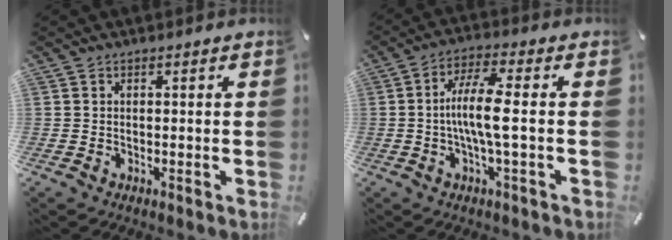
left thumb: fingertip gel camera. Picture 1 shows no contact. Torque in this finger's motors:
{"motor_torque": [0.35, 1.15, 0.74, -0.21, 0.44]}